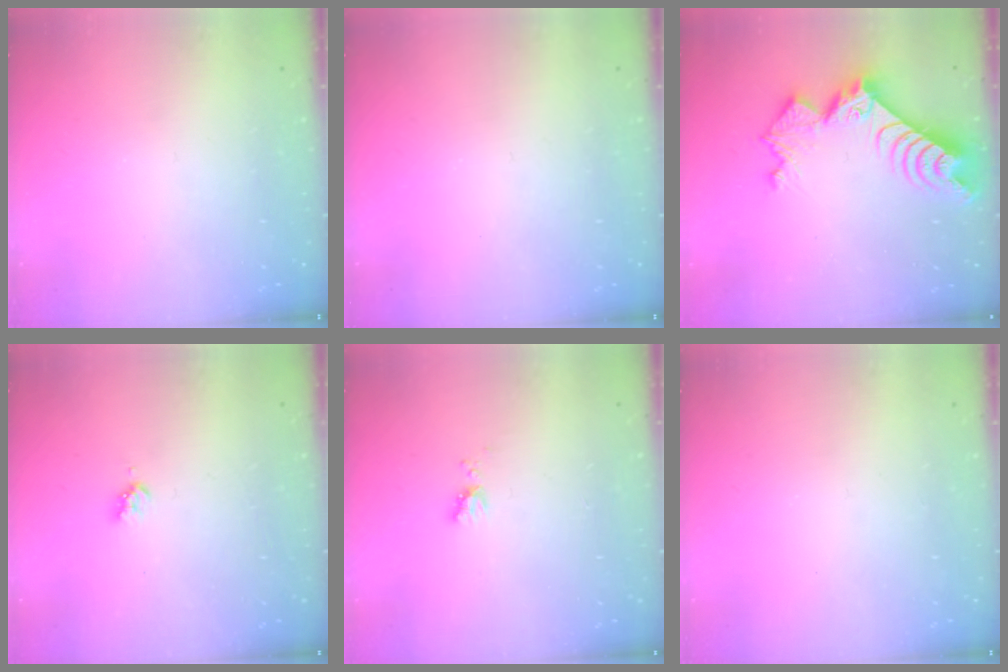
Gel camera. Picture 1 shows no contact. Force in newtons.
{"total": 0.0}
{"total": 10.7, "press": 10.6, "slide": 1.1}
{"total": 3.0, "press": 3.0, "slide": 0.4}
{"total": 3.9, "press": 3.9, "slide": 0.6}
{"total": 0.0}